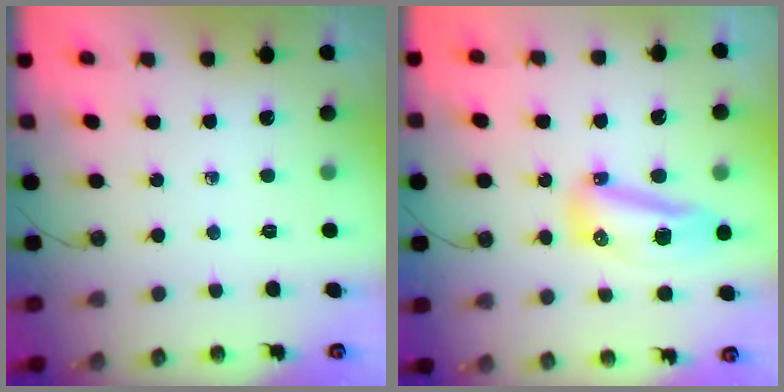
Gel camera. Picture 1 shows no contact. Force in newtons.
{"total": 26.9, "press": 15.3, "slide": 22.2}